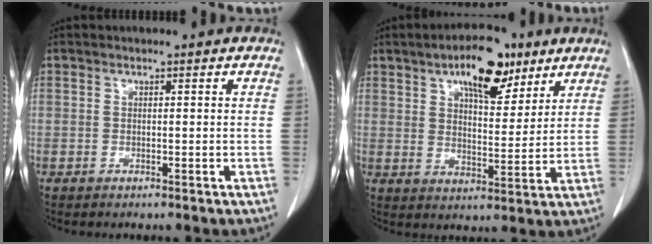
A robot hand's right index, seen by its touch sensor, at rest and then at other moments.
{"total": 11.7, "force": [7.0, 4.4, 8.3], "torque": [-0.127, 0.009, 0.110]}